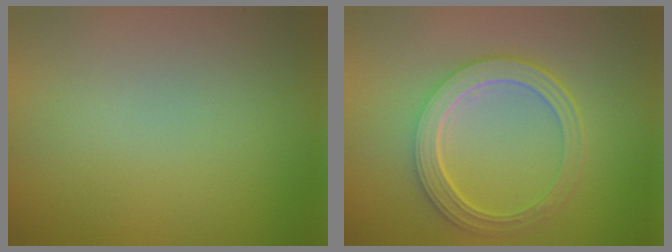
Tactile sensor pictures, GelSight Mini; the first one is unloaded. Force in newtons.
{"total": 5.2, "press": 3.9, "slide": 3.4}